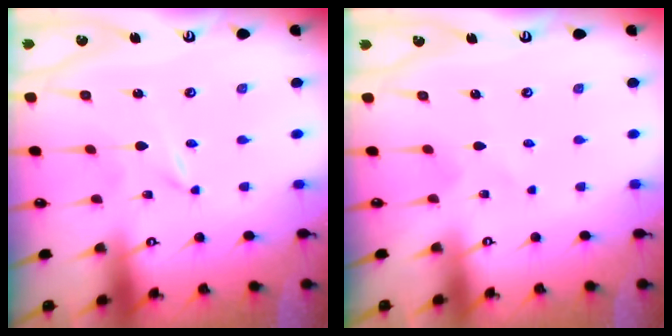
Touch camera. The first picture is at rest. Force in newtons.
{"total": 2.3, "press": 2.3, "slide": 0.1}